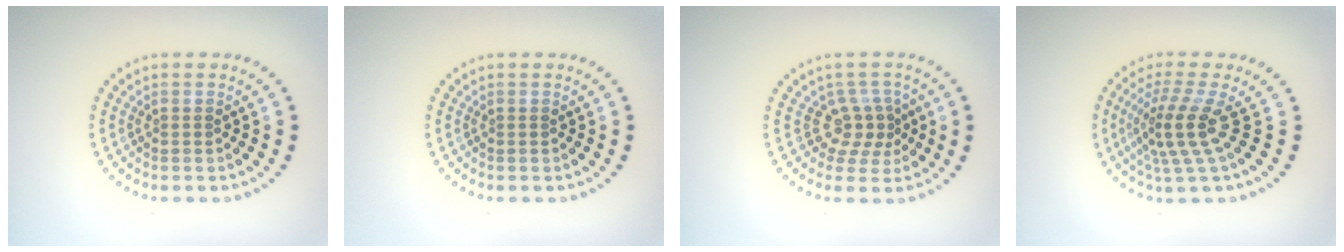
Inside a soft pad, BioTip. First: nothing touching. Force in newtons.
{"total": 0.0}
{"total": 2.7, "press": 1.9, "slide": 1.9}
{"total": 3.9, "press": 2.7, "slide": 2.8}